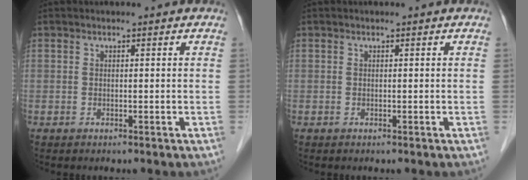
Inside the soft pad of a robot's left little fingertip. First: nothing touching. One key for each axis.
{"total": 0.0}